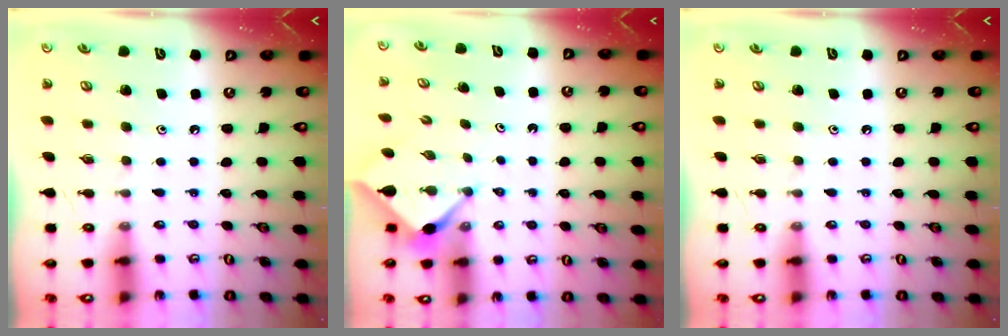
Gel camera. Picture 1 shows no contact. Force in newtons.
{"total": 2.9, "press": 2.9, "slide": 0.3}
{"total": 0.0}